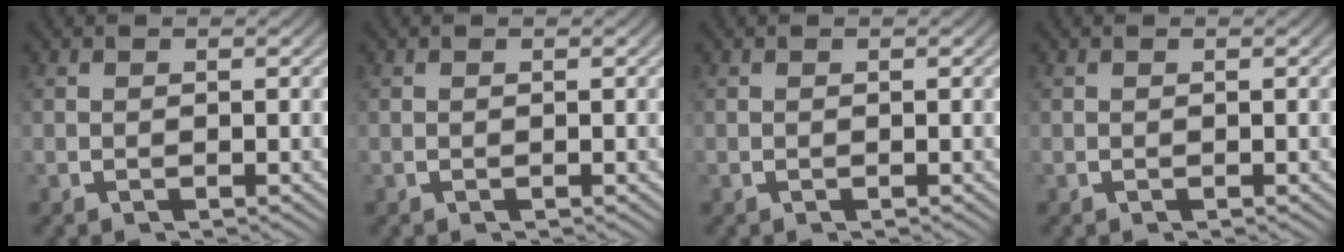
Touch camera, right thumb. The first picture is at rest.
{"total": 0.0}
{"total": 0.0}
{"total": 0.0}